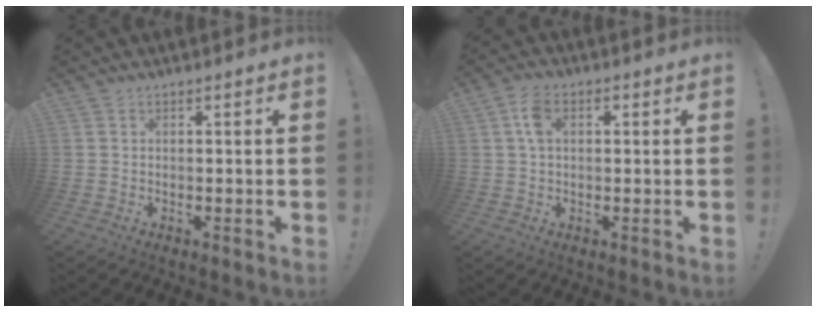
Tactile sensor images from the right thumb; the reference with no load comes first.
{"total": 5.7, "force": [1.1, 3.5, 4.3], "torque": [-0.078, 0.006, 0.018]}